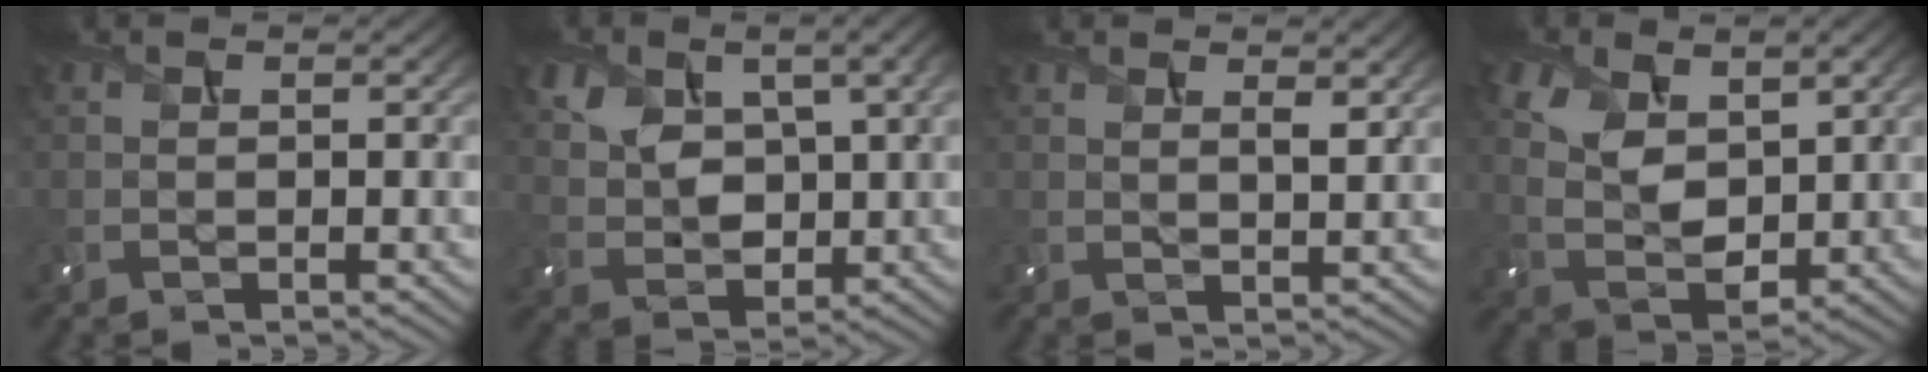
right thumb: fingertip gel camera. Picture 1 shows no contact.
{"total": 9.3, "force": [3.4, 5.5, 6.7], "torque": [-0.158, 0.004, 0.069]}
{"total": 2.1, "force": [1.4, 0.4, 1.5], "torque": [-0.028, -0.004, 0.028]}
{"total": 6.9, "force": [2.8, 4.0, 4.9], "torque": [-0.112, -0.004, 0.052]}